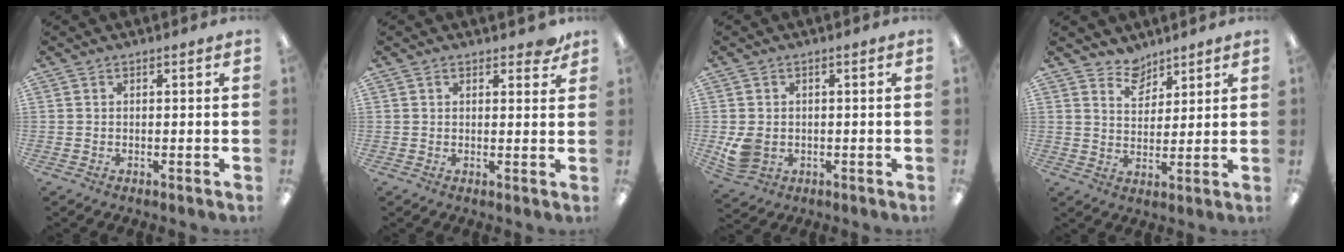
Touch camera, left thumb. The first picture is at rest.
{"total": 2.8, "force": [2.0, 1.3, 1.5], "torque": [-0.015, -0.003, 0.031]}
{"total": 5.3, "force": [-0.6, 4.3, 3.1], "torque": [-0.058, 0.003, -0.008]}
{"total": 6.1, "force": [5.2, 3.1, 0.6], "torque": [-0.008, -0.034, 0.095]}